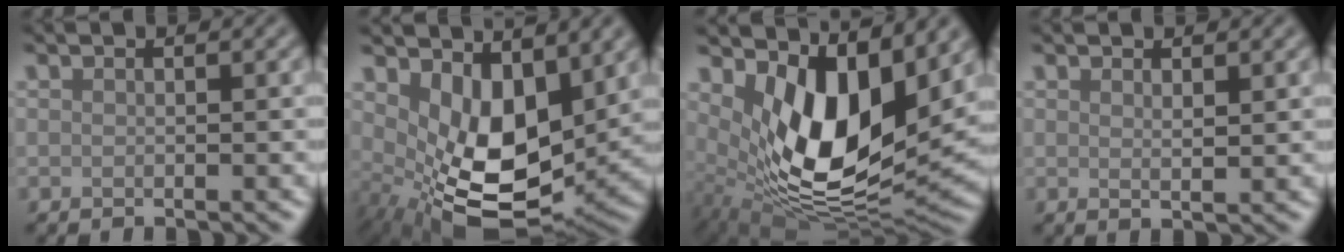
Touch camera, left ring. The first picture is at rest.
{"total": 8.7, "force": [1.8, 4.9, 7.0], "torque": [-0.127, -0.027, 0.040]}
{"total": 11.2, "force": [2.6, 5.8, 9.3], "torque": [-0.162, -0.031, 0.058]}
{"total": 1.1, "force": [0.8, 0.2, 0.7], "torque": [-0.012, -0.003, 0.014]}